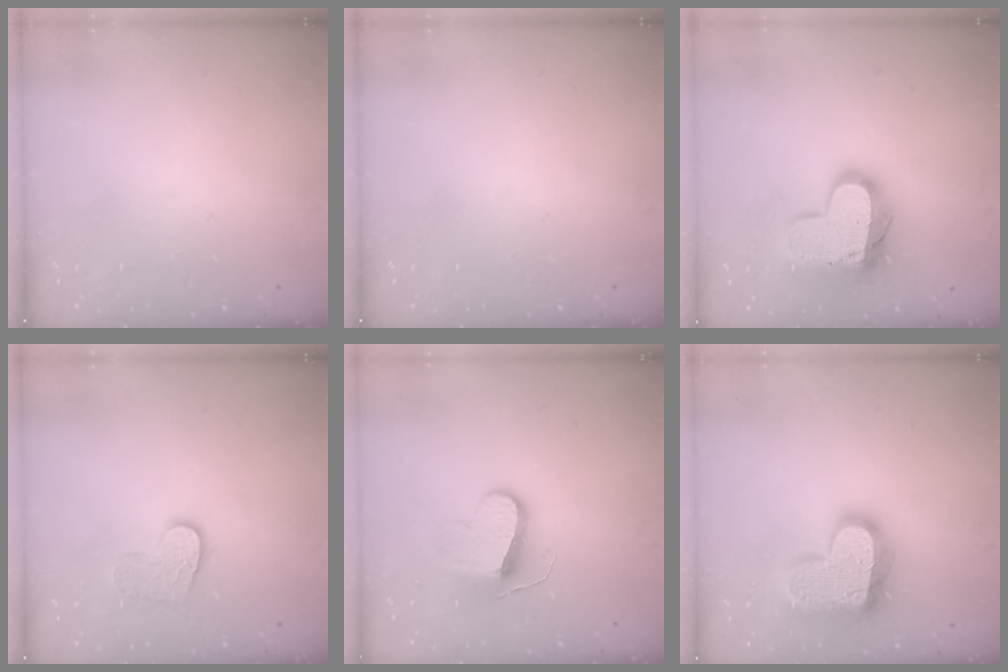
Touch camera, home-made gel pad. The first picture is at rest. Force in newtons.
{"total": 0.0}
{"total": 16.3, "press": 16.2, "slide": 1.4}
{"total": 9.5, "press": 9.5, "slide": 0.6}
{"total": 9.6, "press": 9.5, "slide": 0.6}
{"total": 22.2, "press": 22.1, "slide": 1.5}